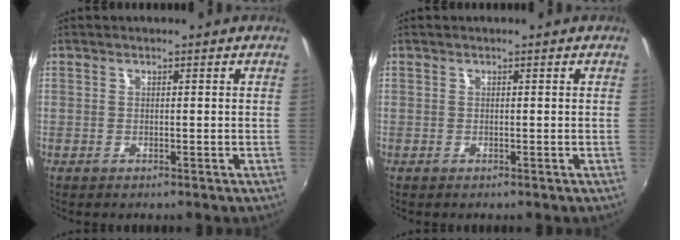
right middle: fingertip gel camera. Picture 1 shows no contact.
{"total": 0.0}